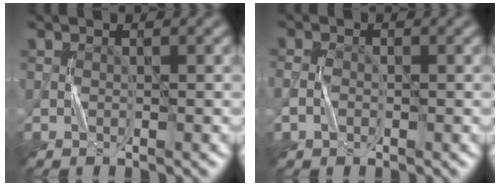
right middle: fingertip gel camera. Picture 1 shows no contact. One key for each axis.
{"total": 1.2, "fx": -0.6, "fy": 0.8, "fz": 0.6, "tx": -0.011, "ty": 0.000, "tz": -0.015}